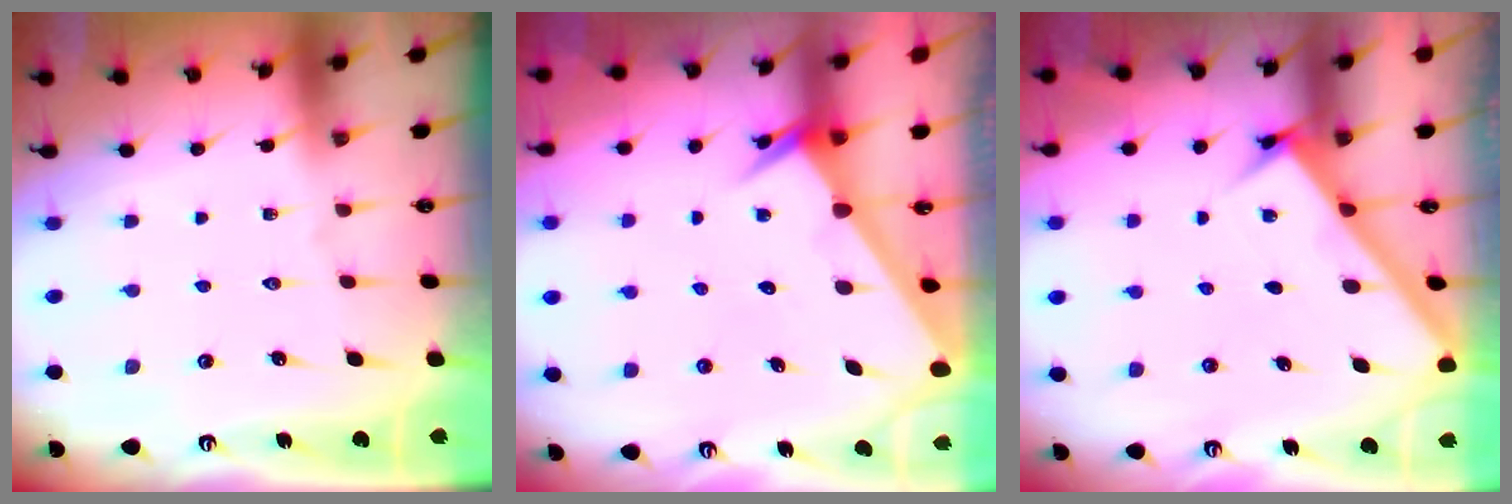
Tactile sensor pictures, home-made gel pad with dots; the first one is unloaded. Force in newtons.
{"total": 2.6, "press": 2.6, "slide": 0.1}
{"total": 3.0, "press": 3.0, "slide": 0.2}